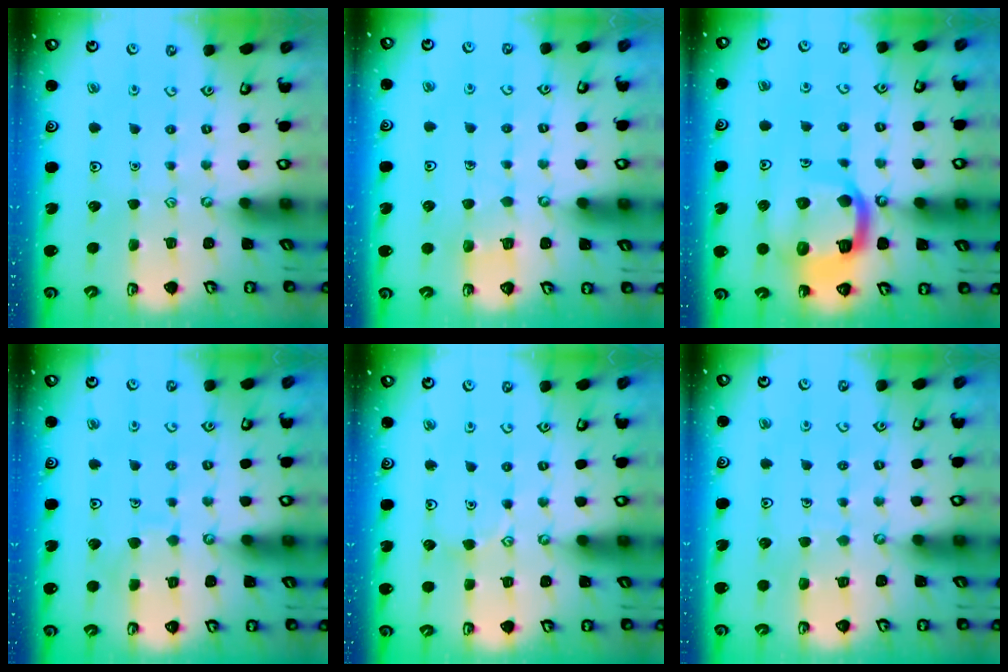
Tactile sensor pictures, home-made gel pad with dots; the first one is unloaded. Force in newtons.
{"total": 3.4, "press": 3.4, "slide": 0.3}
{"total": 15.8, "press": 15.7, "slide": 1.9}
{"total": 5.8, "press": 5.8, "slide": 0.6}
{"total": 5.7, "press": 5.7, "slide": 0.6}
{"total": 5.6, "press": 5.6, "slide": 0.5}